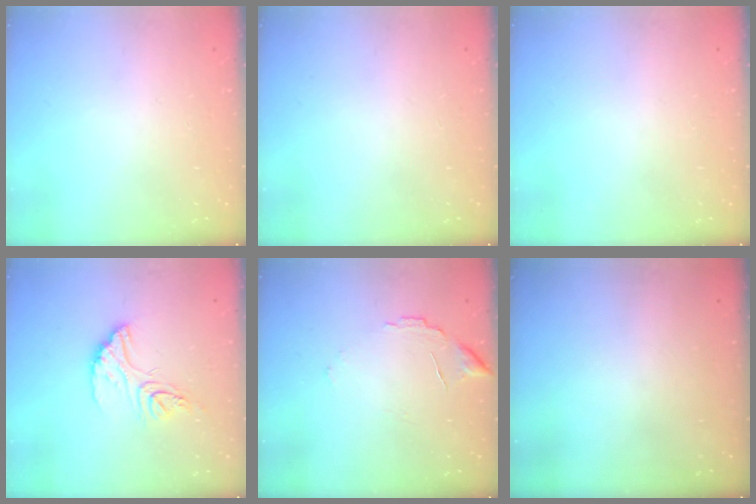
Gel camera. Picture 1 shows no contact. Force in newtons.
{"total": 0.0}
{"total": 0.0}
{"total": 13.2, "press": 13.1, "slide": 1.1}
{"total": 9.5, "press": 9.5, "slide": 0.6}
{"total": 2.9, "press": 2.9, "slide": 0.3}